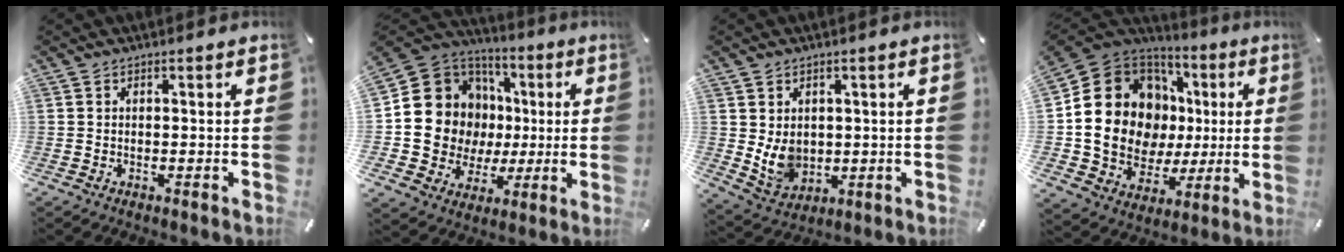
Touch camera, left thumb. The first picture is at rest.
{"total": 14.0, "force": [0.5, 13.5, 3.5], "torque": [-0.059, -0.019, 0.035]}
{"total": 7.4, "force": [1.3, 6.3, 3.6], "torque": [-0.078, -0.011, 0.023]}
{"total": 19.3, "force": [2.0, 16.3, 10.2], "torque": [-0.193, -0.029, 0.057]}